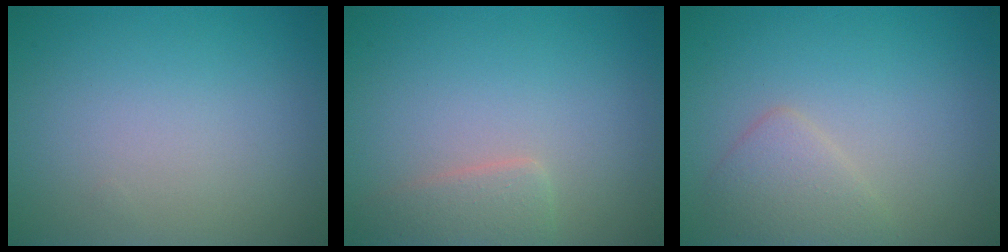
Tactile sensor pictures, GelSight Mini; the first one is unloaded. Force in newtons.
{"total": 2.0, "press": 2.0, "slide": 0.2}
{"total": 2.2, "press": 2.2, "slide": 0.1}